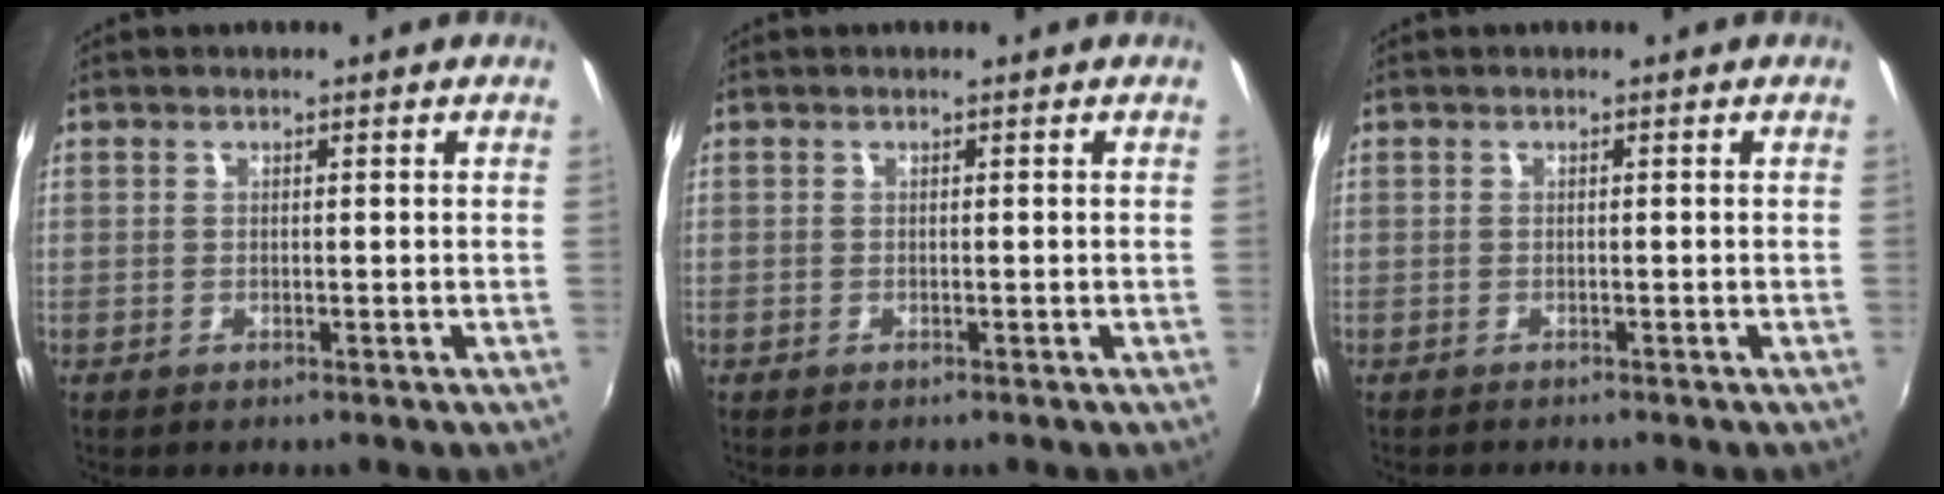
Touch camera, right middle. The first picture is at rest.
{"total": 0.0}
{"total": 0.8, "force": [-0.8, 0.1, 0.1], "torque": [-0.002, -0.006, -0.015]}